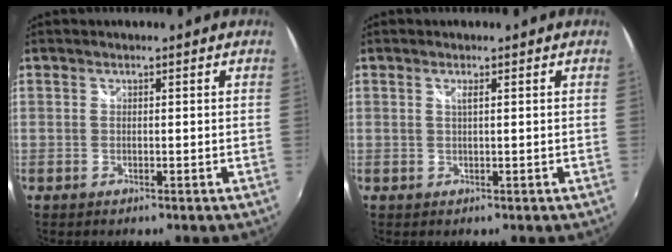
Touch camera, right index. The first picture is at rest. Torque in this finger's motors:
{"motor_torque": [0.14, 0.17, 0.19, 0.03]}